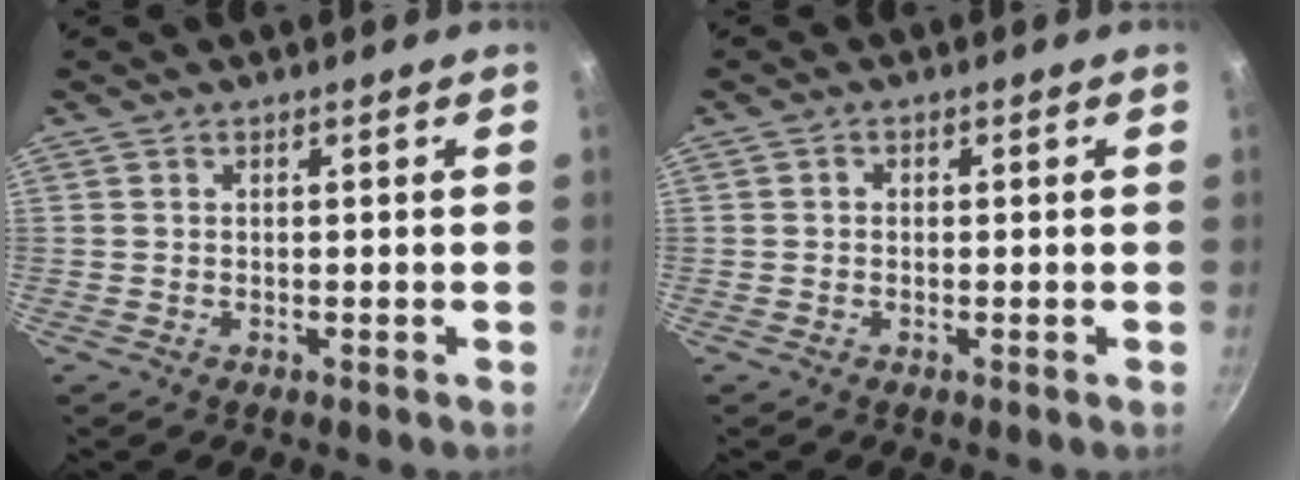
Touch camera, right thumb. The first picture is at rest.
{"total": 0.9, "force": [0.0, 0.8, 0.4], "torque": [-0.007, 0.005, -0.001]}